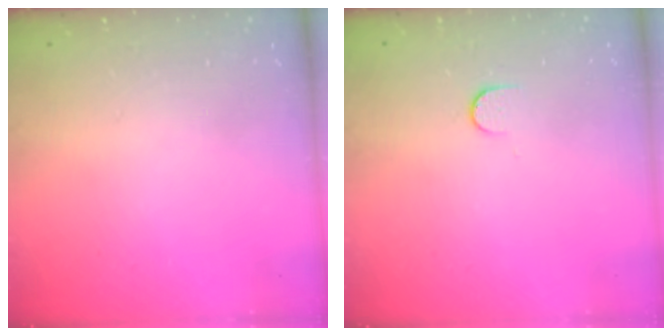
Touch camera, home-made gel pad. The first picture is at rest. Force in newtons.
{"total": 5.7, "press": 5.6, "slide": 0.6}